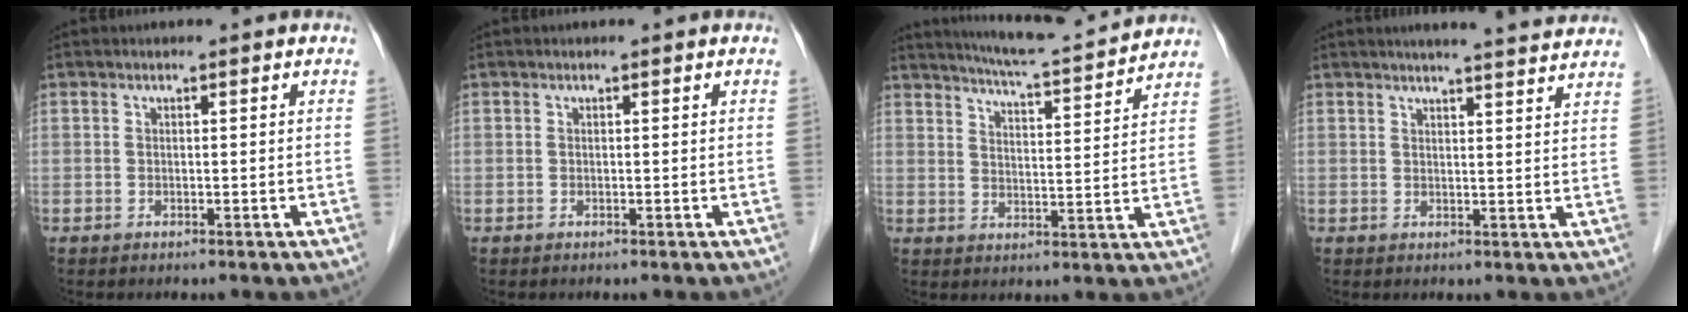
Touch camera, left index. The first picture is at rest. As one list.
[{"total": 0.0}, {"total": 12.7, "force": [12.0, 0.5, 4.1], "torque": [-0.067, 0.005, 0.171]}, {"total": 10.7, "force": [9.9, 0.4, 4.0], "torque": [-0.050, 0.002, 0.112]}]